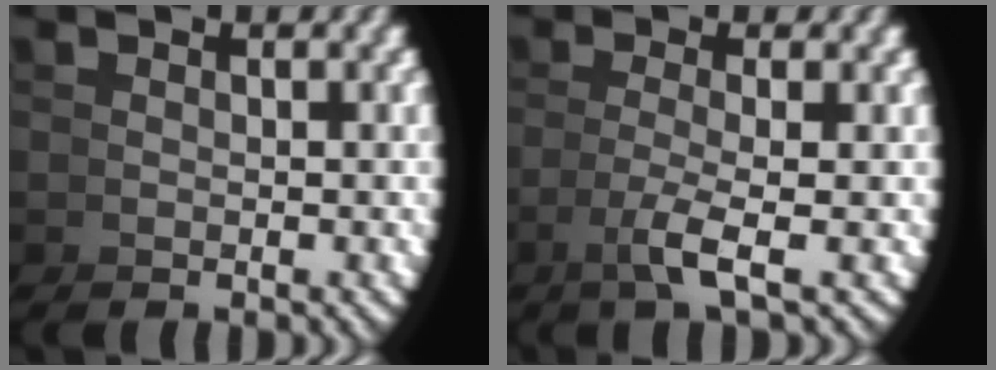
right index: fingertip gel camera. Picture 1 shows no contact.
{"total": 3.0, "force": [-0.6, -0.5, 2.9], "torque": [-0.060, -0.008, -0.003]}